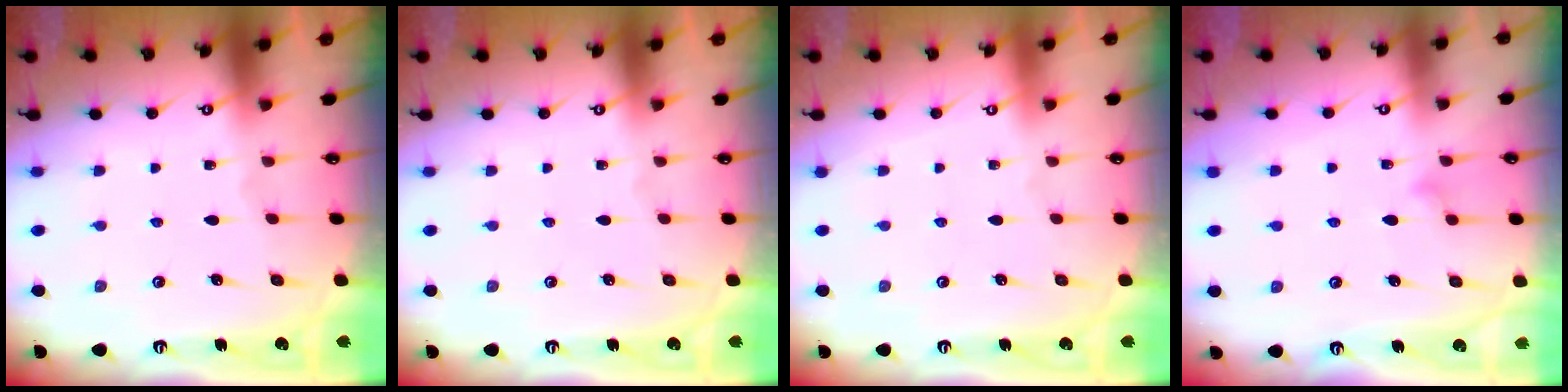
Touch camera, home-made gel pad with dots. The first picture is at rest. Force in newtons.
{"total": 0.0}
{"total": 4.0, "press": 4.0, "slide": 0.1}
{"total": 9.7, "press": 9.7, "slide": 0.2}